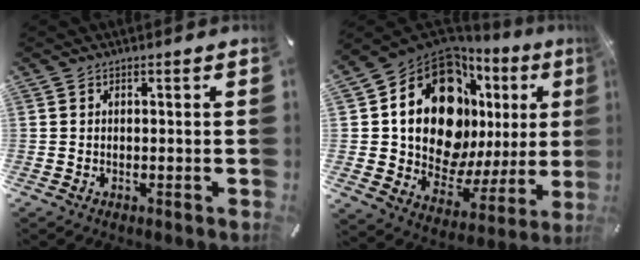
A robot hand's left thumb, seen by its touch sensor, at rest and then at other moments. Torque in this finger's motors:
{"motor_torque": [2.20, 2.80, 1.63, -1.14, 0.65]}